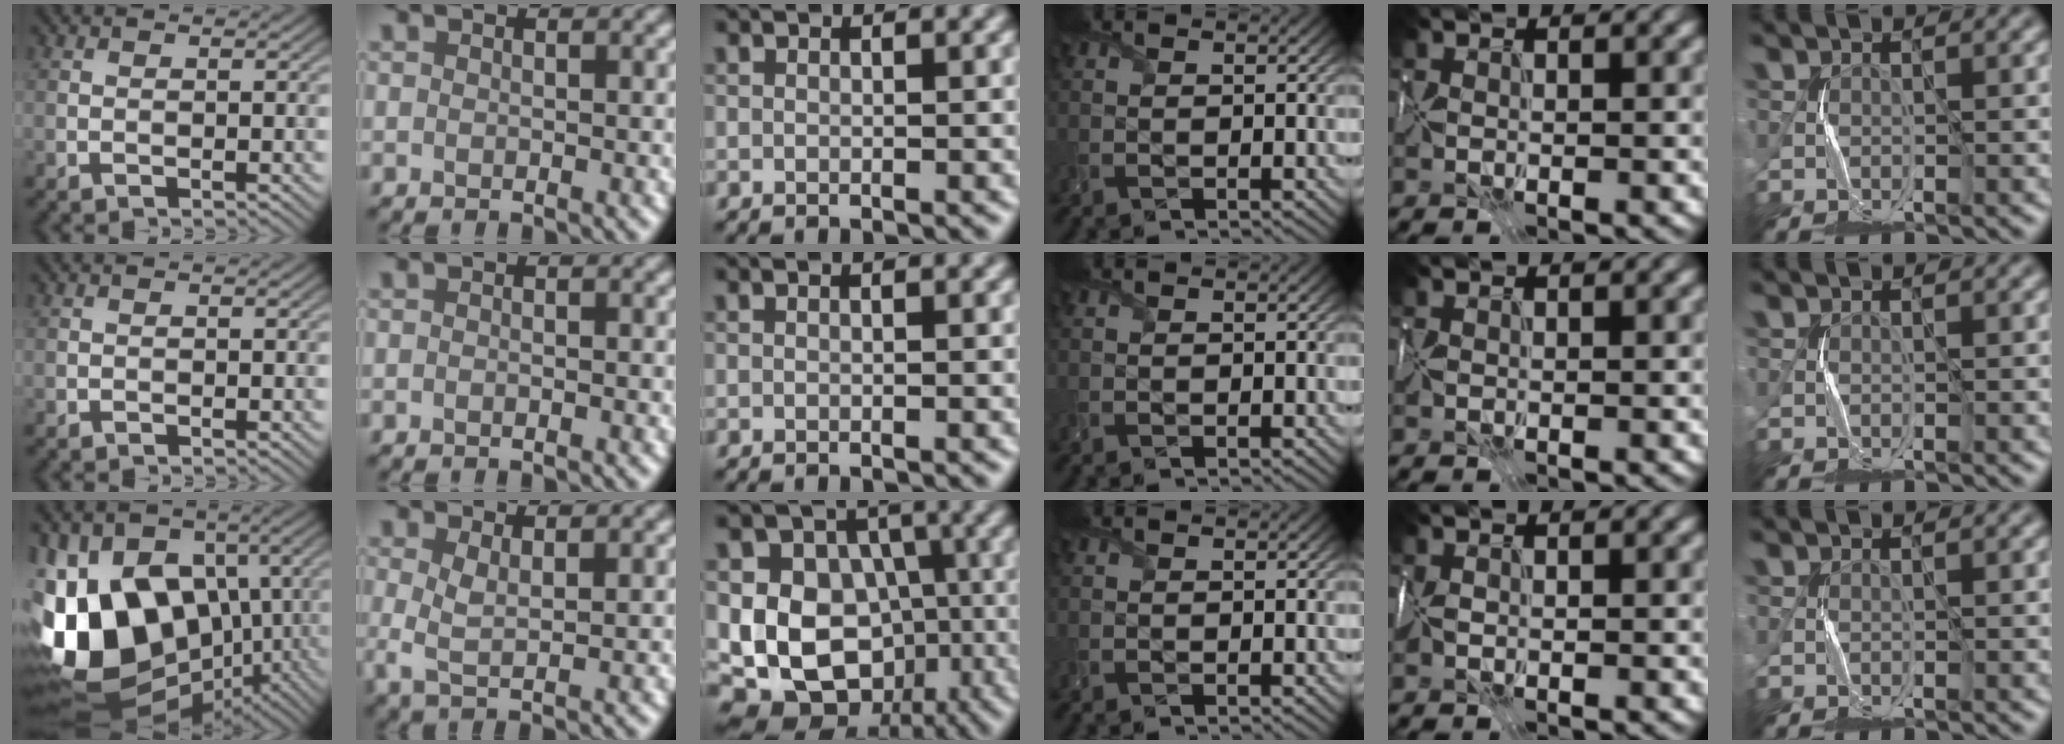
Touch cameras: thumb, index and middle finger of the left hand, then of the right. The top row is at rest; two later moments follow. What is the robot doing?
{"motion": "wrap", "object": "receipt paper"}